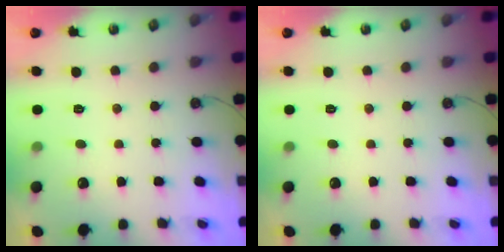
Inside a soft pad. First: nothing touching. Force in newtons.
{"total": 0.0}